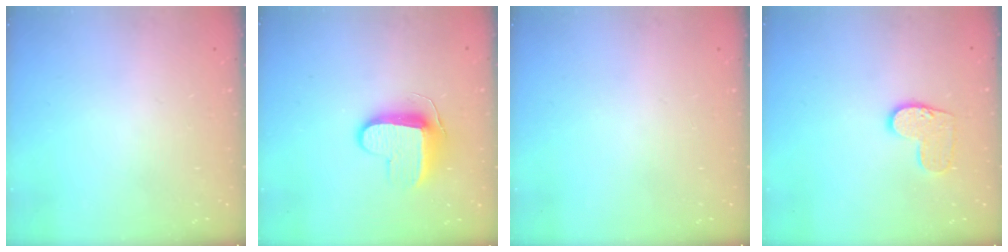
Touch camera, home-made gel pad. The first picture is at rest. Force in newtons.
{"total": 10.0, "press": 10.0, "slide": 1.1}
{"total": 0.0}
{"total": 9.0, "press": 9.0, "slide": 0.5}